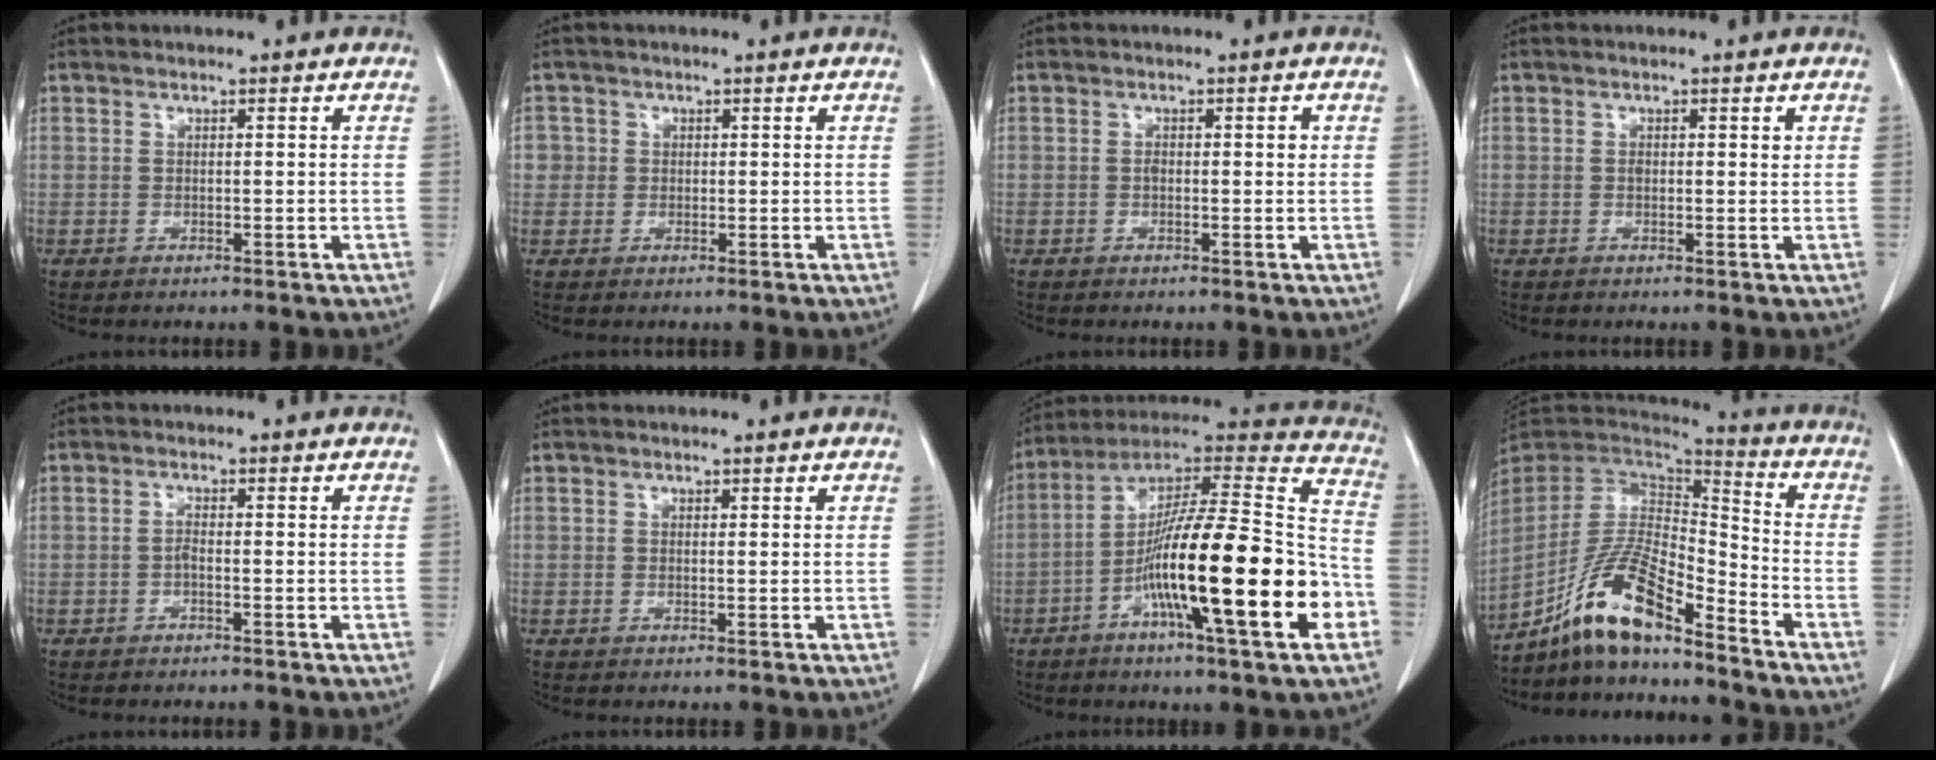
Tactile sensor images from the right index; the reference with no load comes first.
{"total": 2.1, "force": [0.0, 2.1, 0.1], "torque": [0.012, 0.007, 0.000]}
{"total": 1.5, "force": [0.0, 0.7, 1.4], "torque": [-0.021, 0.004, 0.001]}
{"total": 1.3, "force": [0.2, 0.7, 1.1], "torque": [-0.018, 0.001, 0.003]}
{"total": 1.1, "force": [-0.5, 0.1, 0.9], "torque": [-0.018, 0.003, -0.012]}
{"total": 0.0}
{"total": 26.1, "force": [-8.1, 1.9, 24.8], "torque": [-0.368, -0.011, -0.138]}
{"total": 14.0, "force": [-10.0, 2.5, 9.5], "torque": [-0.187, 0.010, -0.185]}